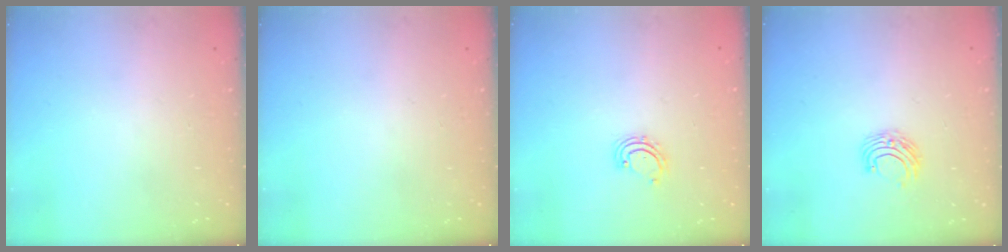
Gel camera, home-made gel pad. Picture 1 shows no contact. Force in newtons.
{"total": 0.0}
{"total": 2.9, "press": 2.9, "slide": 0.4}
{"total": 6.3, "press": 6.3, "slide": 0.5}